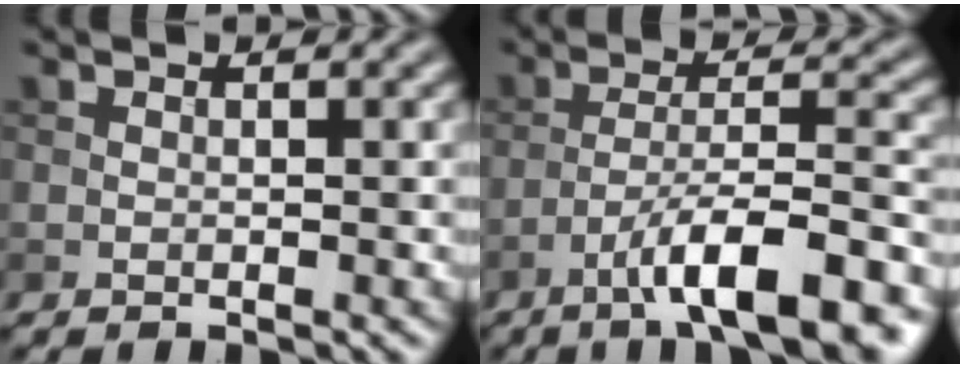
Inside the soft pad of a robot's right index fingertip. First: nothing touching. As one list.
[{"total": 10.5, "force": [-6.3, 2.2, 8.1], "torque": [-0.128, 0.015, -0.101]}]